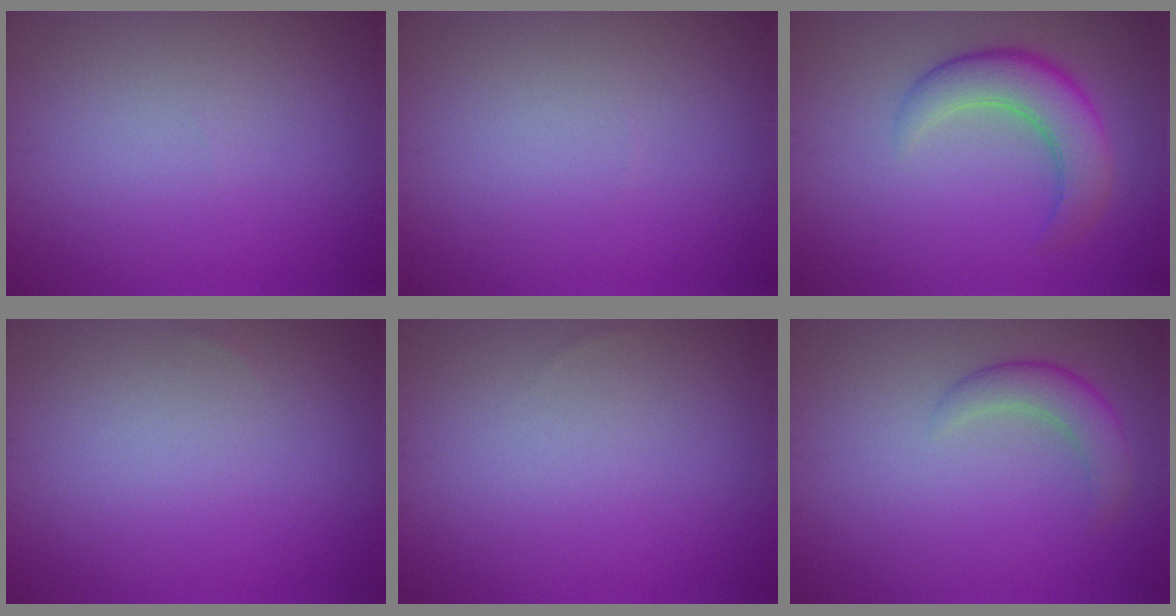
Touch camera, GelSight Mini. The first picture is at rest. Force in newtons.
{"total": 0.0}
{"total": 4.9, "press": 4.9, "slide": 0.2}
{"total": 0.0}
{"total": 0.0}
{"total": 2.7, "press": 2.7, "slide": 0.2}